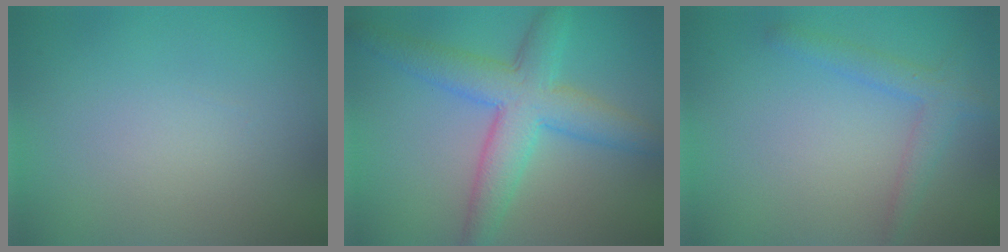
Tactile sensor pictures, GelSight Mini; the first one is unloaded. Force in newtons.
{"total": 6.3, "press": 6.3, "slide": 0.0}
{"total": 2.4, "press": 2.4, "slide": 0.1}